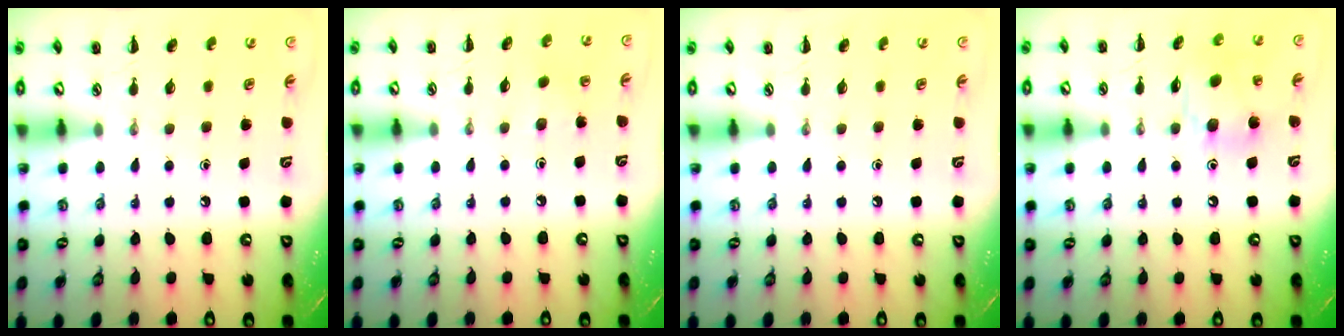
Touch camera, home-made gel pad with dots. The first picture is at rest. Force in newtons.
{"total": 2.3, "press": 2.2, "slide": 0.7}
{"total": 0.0}
{"total": 13.2, "press": 12.9, "slide": 2.9}